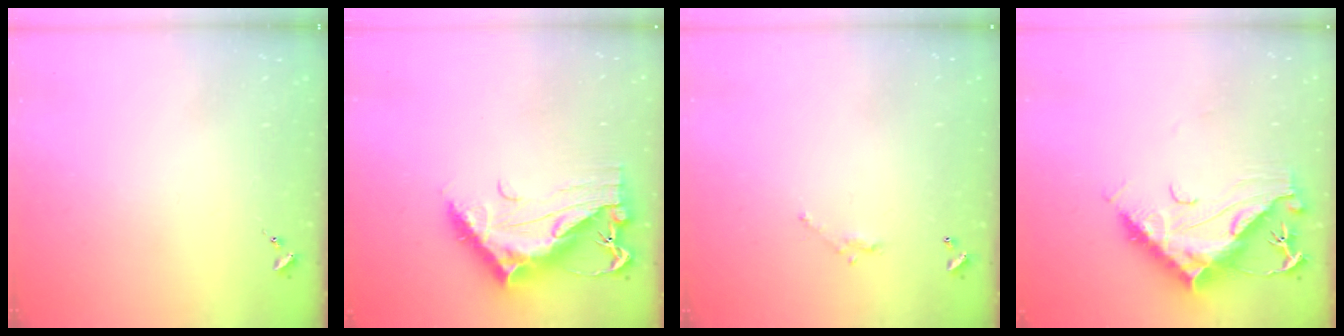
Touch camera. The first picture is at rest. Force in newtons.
{"total": 13.7, "press": 13.6, "slide": 1.3}
{"total": 4.8, "press": 4.8, "slide": 0.3}
{"total": 14.6, "press": 14.5, "slide": 1.5}